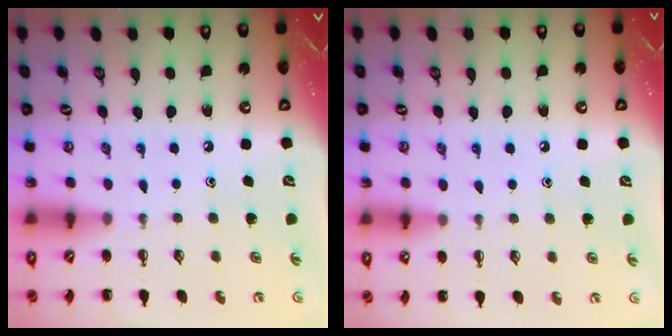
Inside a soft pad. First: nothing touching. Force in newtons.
{"total": 7.7, "press": 7.2, "slide": 2.8}